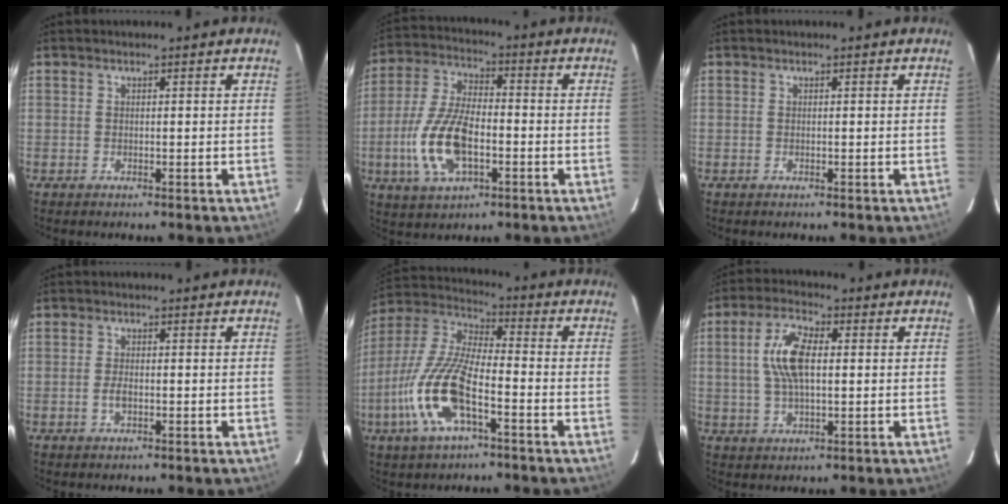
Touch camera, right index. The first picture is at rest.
{"total": 13.8, "force": [-3.9, 6.5, 11.5], "torque": [-0.250, 0.000, -0.071]}
{"total": 0.0}
{"total": 1.9, "force": [-0.6, 0.9, 1.6], "torque": [-0.032, -0.002, -0.010]}
{"total": 15.9, "force": [-6.5, 5.1, 13.6], "torque": [-0.293, -0.010, -0.131]}
{"total": 9.1, "force": [1.1, 3.9, 8.2], "torque": [-0.161, 0.014, 0.023]}